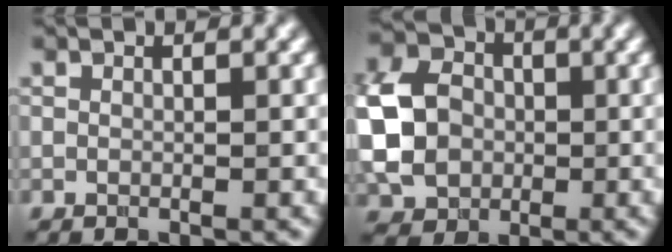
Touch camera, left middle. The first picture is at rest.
{"total": 7.4, "force": [-0.6, 6.0, 4.4], "torque": [-0.106, 0.009, -0.026]}